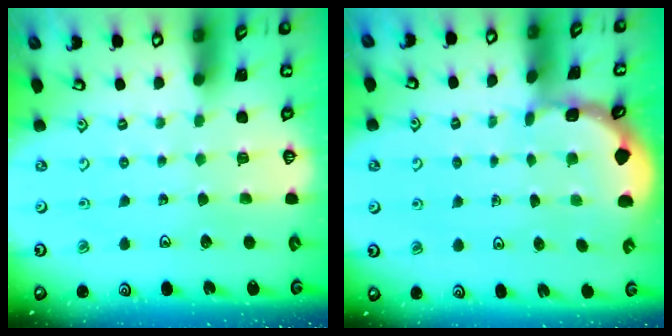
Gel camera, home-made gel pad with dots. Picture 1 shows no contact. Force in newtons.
{"total": 1.5, "press": 1.5, "slide": 0.2}